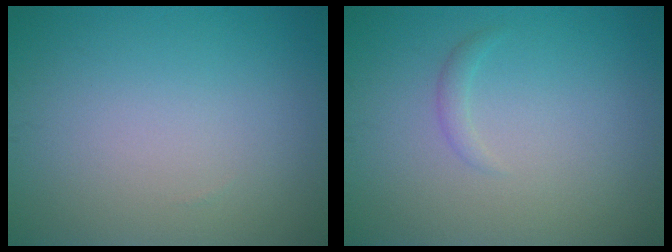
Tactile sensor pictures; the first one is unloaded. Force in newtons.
{"total": 0.9, "press": 0.9, "slide": 0.0}